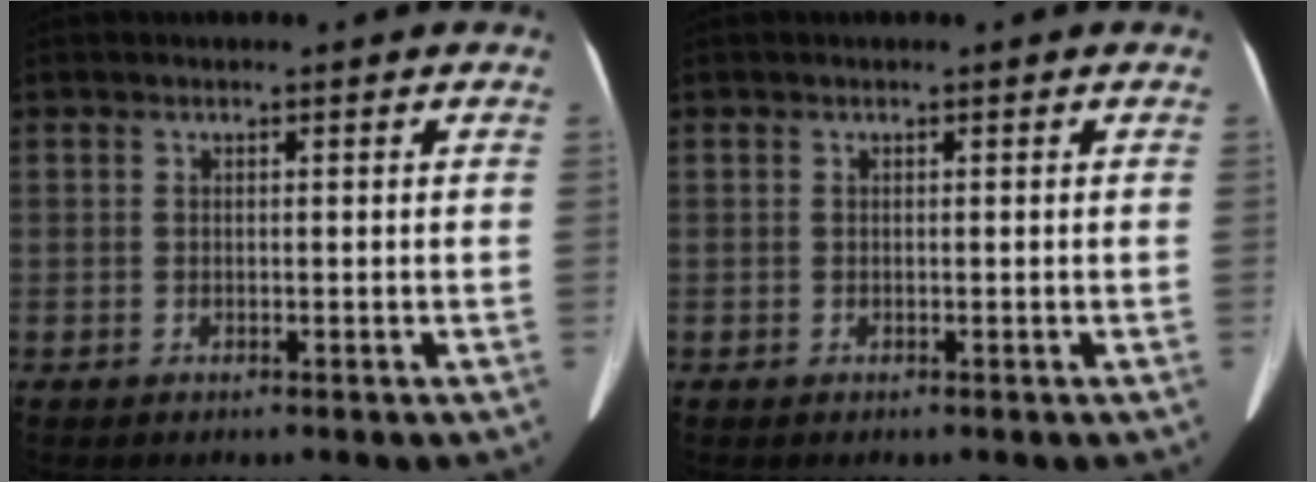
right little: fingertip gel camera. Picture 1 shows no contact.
{"total": 0.0}